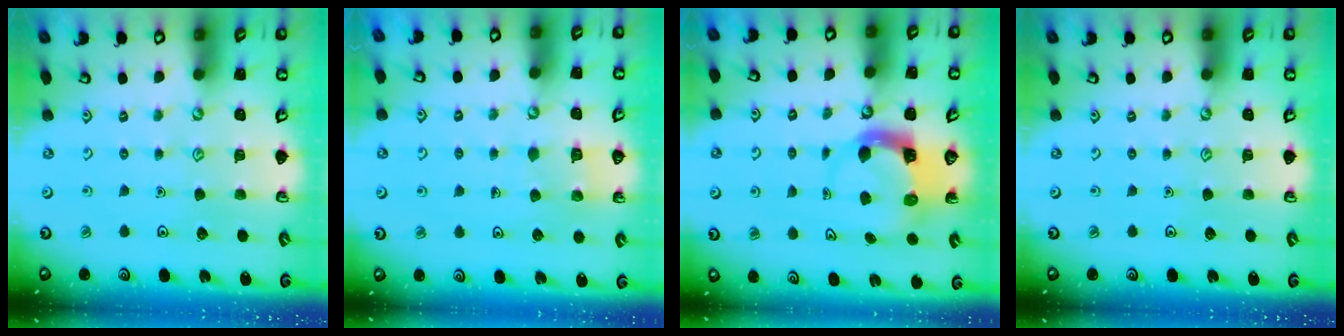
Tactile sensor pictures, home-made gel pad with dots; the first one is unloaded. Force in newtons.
{"total": 3.0, "press": 3.0, "slide": 0.2}
{"total": 3.9, "press": 3.9, "slide": 0.5}
{"total": 0.0}